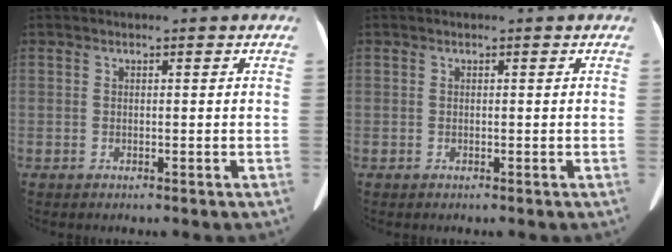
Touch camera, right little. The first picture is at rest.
{"total": 0.0}